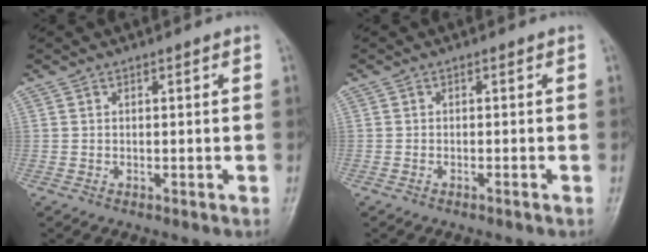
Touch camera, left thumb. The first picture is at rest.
{"total": 0.6, "force": [-0.5, -0.1, 0.2], "torque": [-0.006, 0.002, -0.010]}